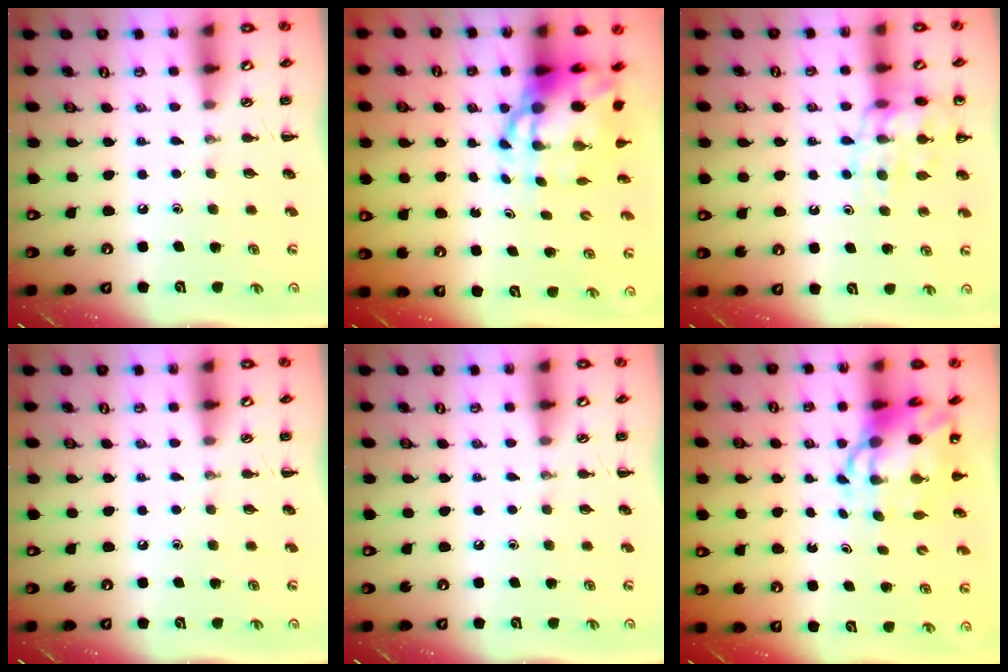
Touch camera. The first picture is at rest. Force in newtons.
{"total": 9.4, "press": 9.1, "slide": 2.5}
{"total": 14.9, "press": 14.7, "slide": 2.6}
{"total": 0.0}
{"total": 0.0}
{"total": 8.9, "press": 8.5, "slide": 2.6}